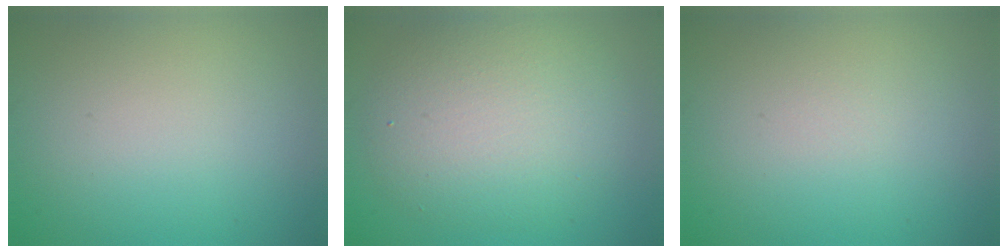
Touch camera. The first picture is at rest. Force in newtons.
{"total": 6.4, "press": 6.4, "slide": 0.3}
{"total": 0.0}